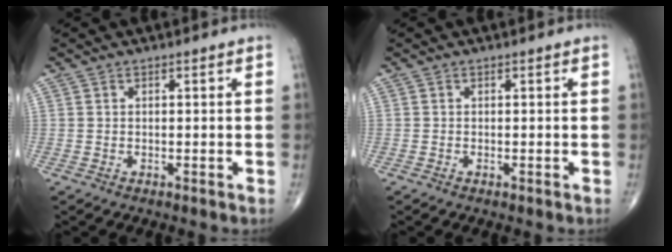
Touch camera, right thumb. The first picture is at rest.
{"total": 0.0}